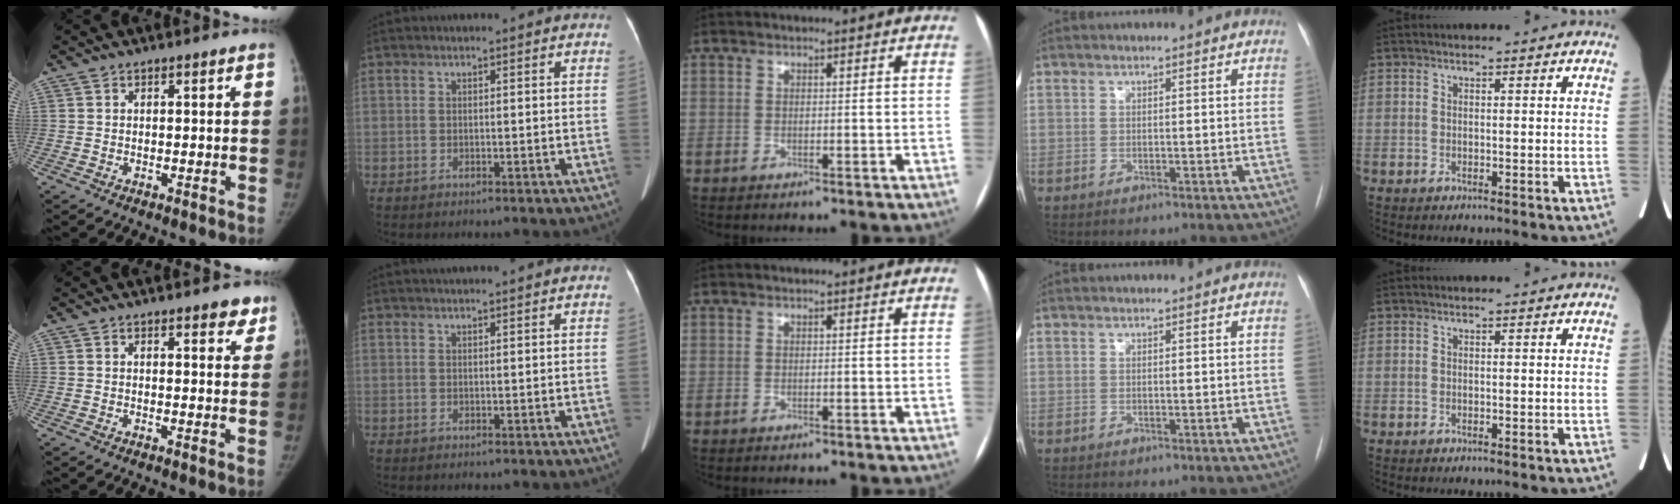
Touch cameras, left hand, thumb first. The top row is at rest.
{"thumb": {"total": 3.2, "force": [2.2, 1.2, 2.0], "torque": [-0.005, -0.010, 0.024]}, "index": {"total": 1.7, "force": [1.4, -0.1, 1.0], "torque": [-0.011, 0.020, 0.028]}}